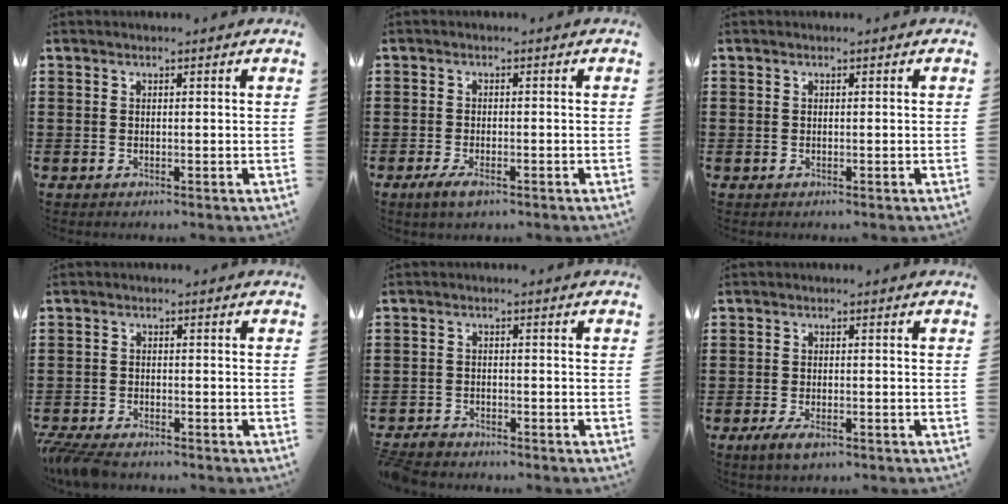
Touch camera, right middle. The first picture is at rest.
{"total": 2.4, "force": [-1.3, 0.8, 1.9], "torque": [-0.046, -0.004, -0.027]}
{"total": 0.0}
{"total": 3.4, "force": [-3.2, 0.7, 1.0], "torque": [-0.040, -0.006, -0.071]}
{"total": 2.4, "force": [-2.3, 0.5, 0.1], "torque": [-0.015, 0.000, -0.053]}
{"total": 2.8, "force": [-1.6, 1.0, 2.1], "torque": [-0.048, -0.002, -0.032]}